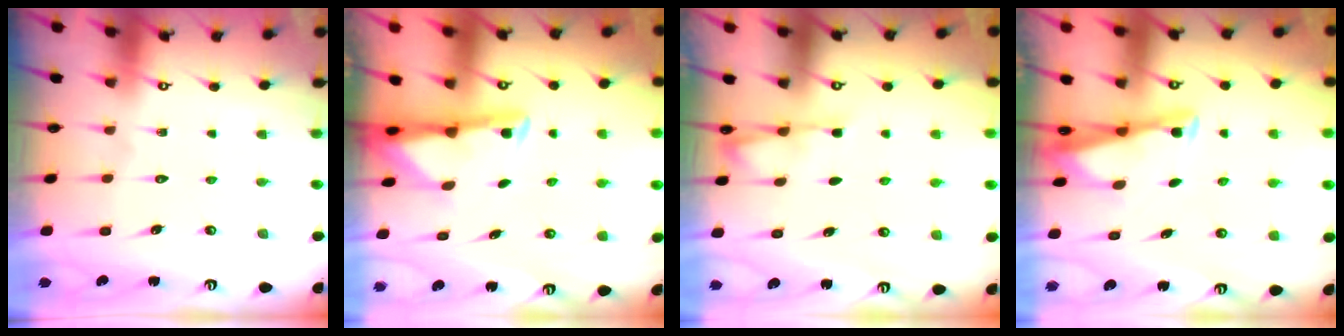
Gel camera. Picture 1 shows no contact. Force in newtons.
{"total": 3.0, "press": 2.9, "slide": 0.6}
{"total": 2.6, "press": 2.6, "slide": 0.5}
{"total": 3.0, "press": 2.9, "slide": 0.3}